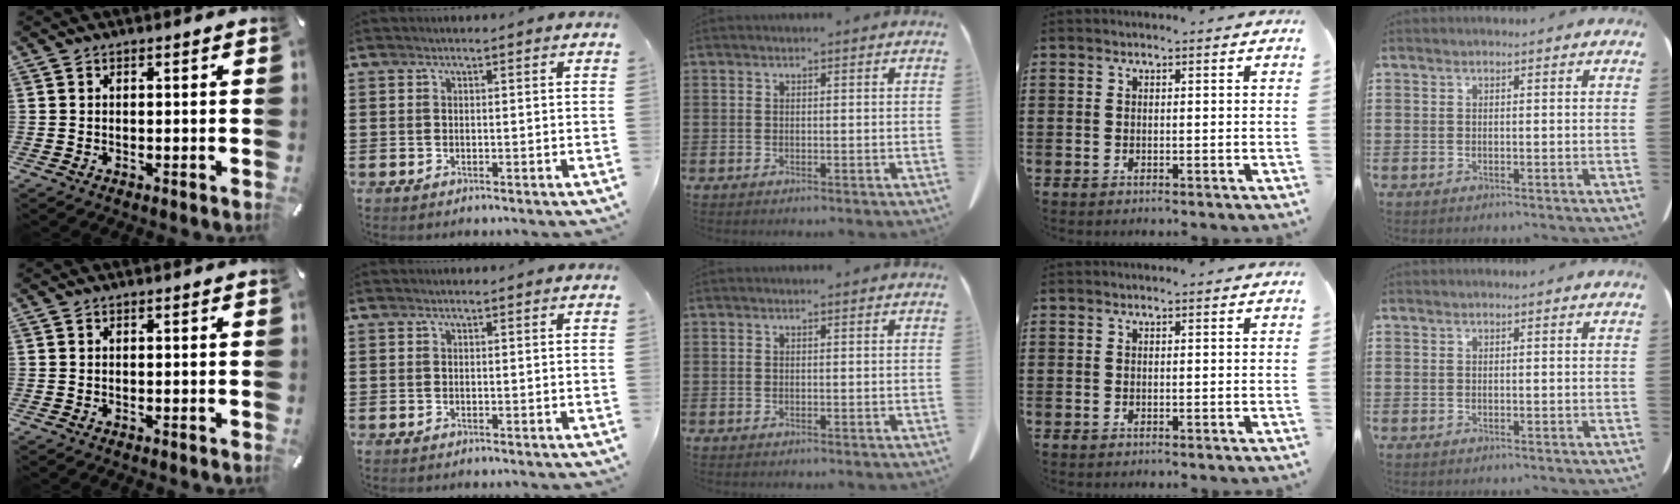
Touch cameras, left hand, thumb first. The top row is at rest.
{}